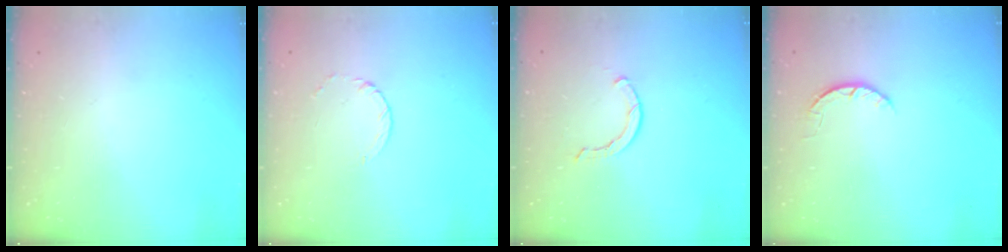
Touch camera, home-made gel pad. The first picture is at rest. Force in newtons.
{"total": 2.4, "press": 2.4, "slide": 0.3}
{"total": 1.7, "press": 1.6, "slide": 0.3}
{"total": 3.9, "press": 3.9, "slide": 0.6}